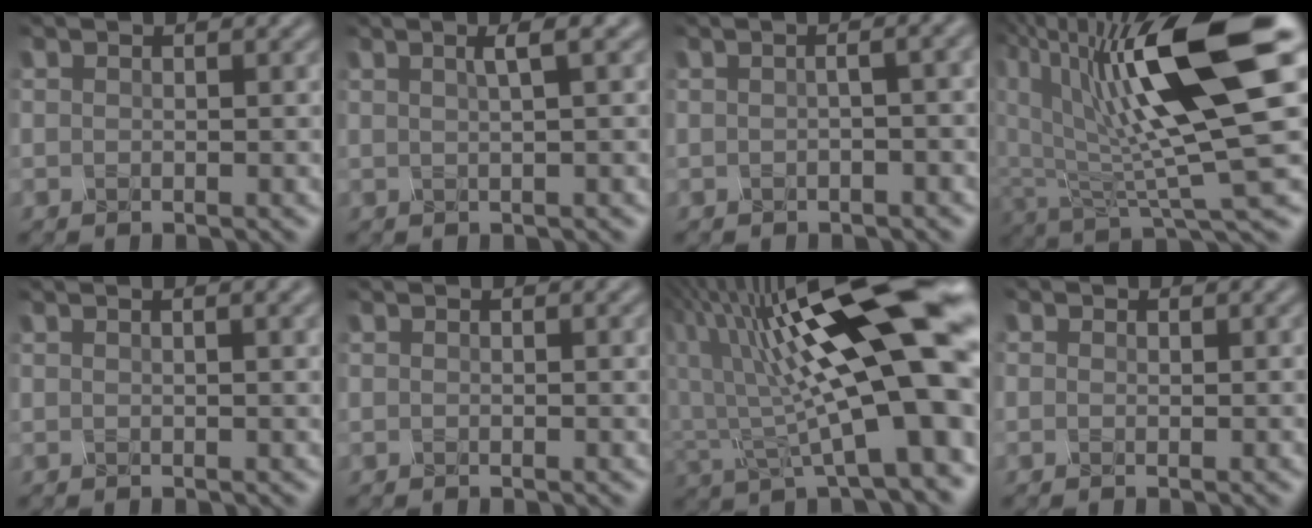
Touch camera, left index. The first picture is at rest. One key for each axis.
{"total": 1.7, "fx": 0.7, "fy": -0.1, "fz": 1.5, "tx": -0.015, "ty": 0.010, "tz": 0.015}
{"total": 6.4, "fx": 1.3, "fy": 3.5, "fz": 5.2, "tx": -0.022, "ty": 0.044, "tz": -0.001}
{"total": 11.5, "fx": 3.3, "fy": 2.2, "fz": 10.8, "tx": -0.199, "ty": -0.003, "tz": 0.079}
{"total": 5.1, "fx": 2.5, "fy": 2.2, "fz": 3.9, "tx": -0.028, "ty": 0.037, "tz": 0.021}
{"total": 1.2, "fx": 0.5, "fy": 0.4, "fz": 1.0, "tx": -0.007, "ty": 0.003, "tz": 0.004}
{"total": 14.9, "fx": 3.1, "fy": 3.8, "fz": 14.1, "tx": -0.234, "ty": 0.008, "tz": 0.065}
{"total": 1.5, "fx": -0.7, "fy": -0.7, "fz": -1.2, "tx": 0.011, "ty": -0.005, "tz": 0.008}